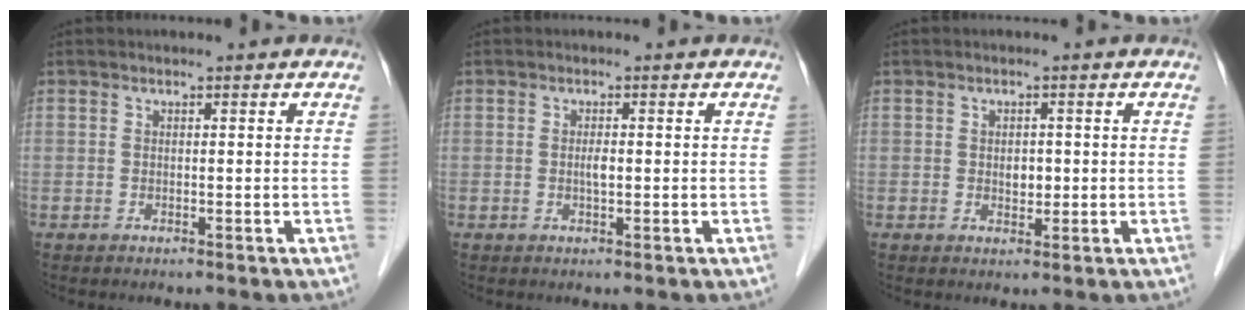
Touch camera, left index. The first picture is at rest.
{"total": 1.3, "force": [-0.1, 0.3, 1.3], "torque": [-0.025, 0.000, -0.001]}
{"total": 1.9, "force": [0.0, 1.3, 1.4], "torque": [-0.023, 0.000, 0.002]}